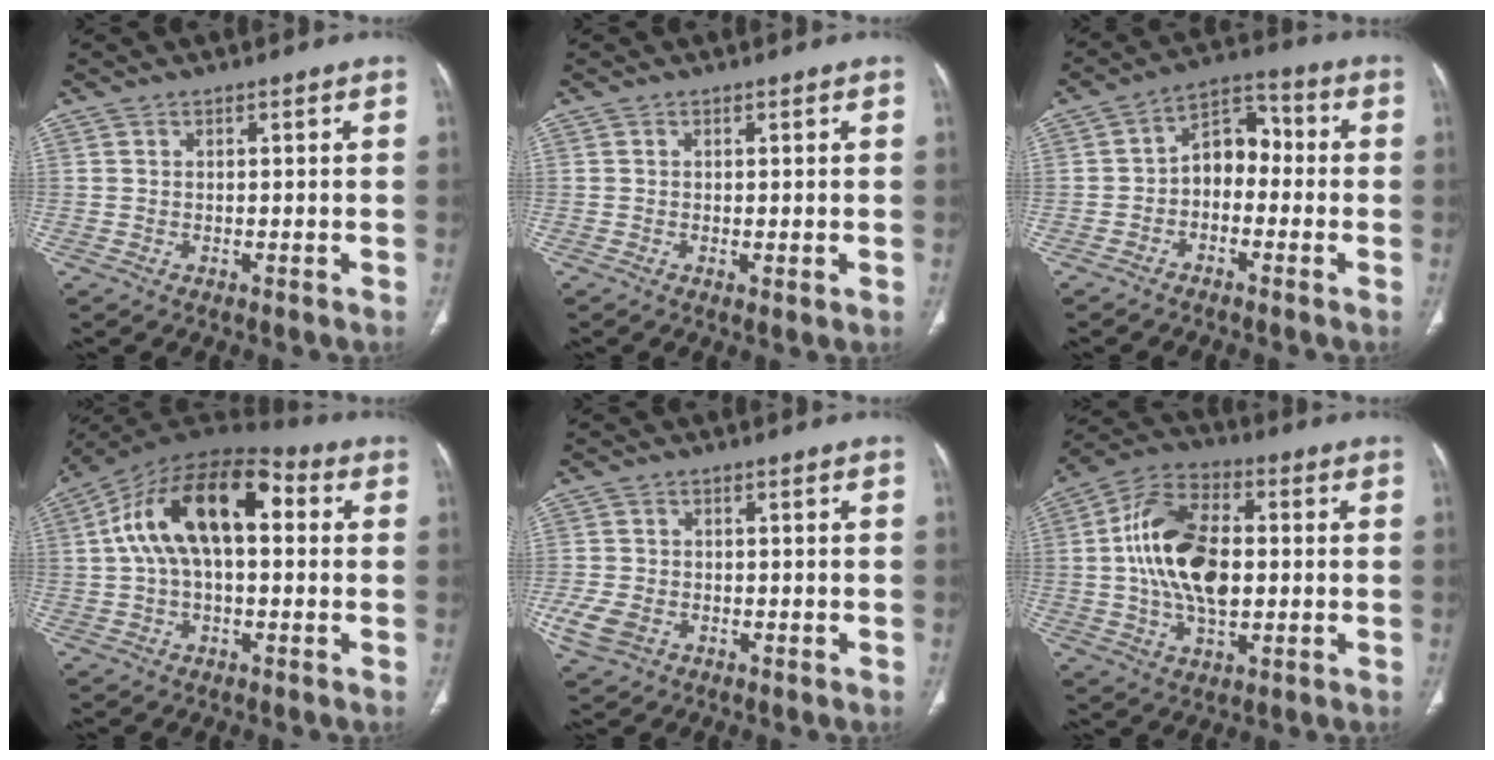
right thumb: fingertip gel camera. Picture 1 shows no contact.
{"total": 1.1, "force": [-0.1, 0.3, 1.1], "torque": [-0.024, -0.007, -0.001]}
{"total": 8.0, "force": [-1.3, 5.6, 5.5], "torque": [-0.058, 0.042, -0.040]}
{"total": 18.1, "force": [3.0, 9.6, 15.1], "torque": [-0.257, 0.048, 0.042]}
{"total": 5.9, "force": [-2.0, 4.3, 3.5], "torque": [-0.078, 0.003, -0.030]}
{"total": 17.1, "force": [0.4, 9.8, 14.0], "torque": [-0.253, 0.019, 0.005]}